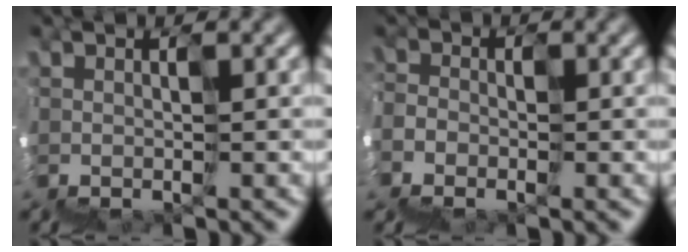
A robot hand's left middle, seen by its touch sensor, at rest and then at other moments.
{"total": 4.2, "force": [-3.6, 2.2, -0.2], "torque": [0.013, -0.008, -0.053]}